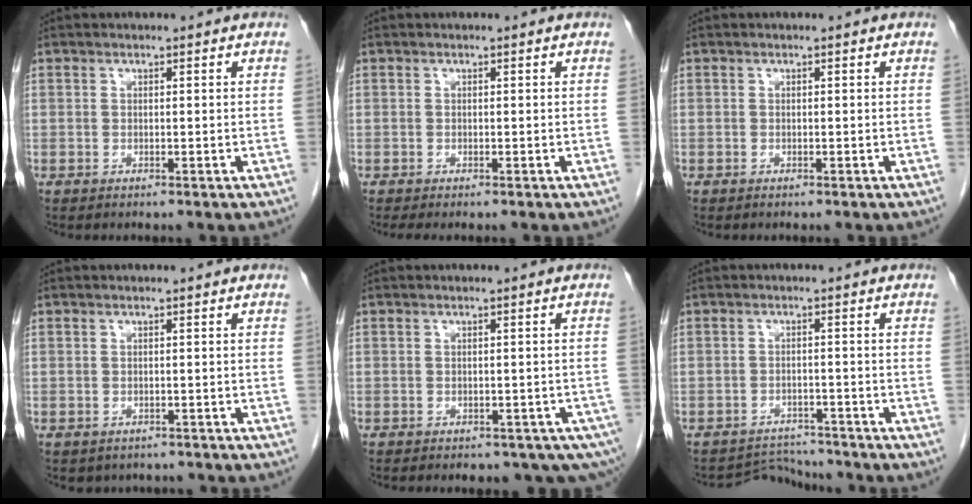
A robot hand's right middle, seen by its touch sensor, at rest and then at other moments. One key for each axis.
{"total": 0.8, "fx": -0.7, "fy": -0.1, "fz": 0.5, "tx": -0.007, "ty": -0.004, "tz": -0.009}
{"total": 0.0}
{"total": 3.1, "fx": -2.5, "fy": 1.7, "fz": 0.4, "tx": -0.008, "ty": 0.004, "tz": -0.029}
{"total": 10.0, "fx": -7.1, "fy": 4.5, "fz": 5.5, "tx": -0.079, "ty": -0.006, "tz": -0.076}
{"total": 4.0, "fx": -3.7, "fy": 0.2, "fz": -1.6, "tx": 0.028, "ty": 0.004, "tz": -0.054}